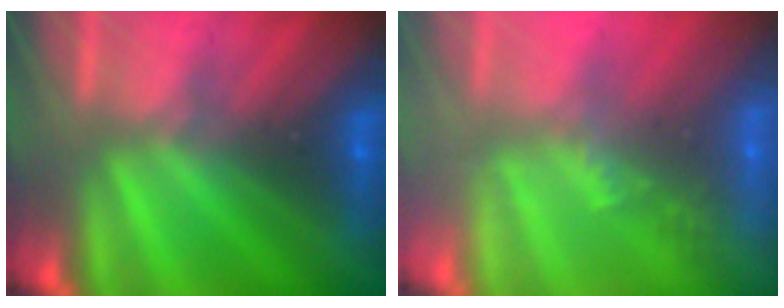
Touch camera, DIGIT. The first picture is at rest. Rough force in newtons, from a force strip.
{"total": 2.2}